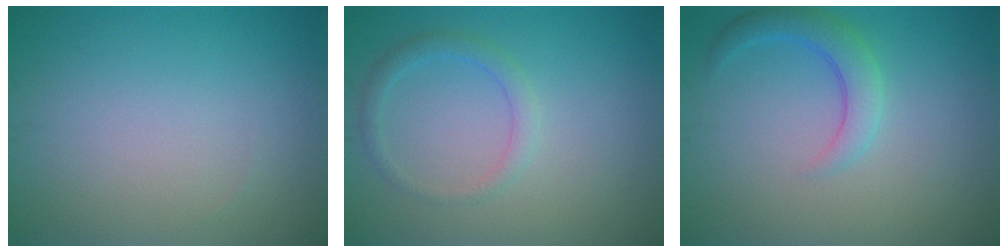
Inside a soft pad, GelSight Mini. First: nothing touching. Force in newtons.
{"total": 1.8, "press": 1.8, "slide": 0.1}
{"total": 2.8, "press": 2.8, "slide": 0.4}